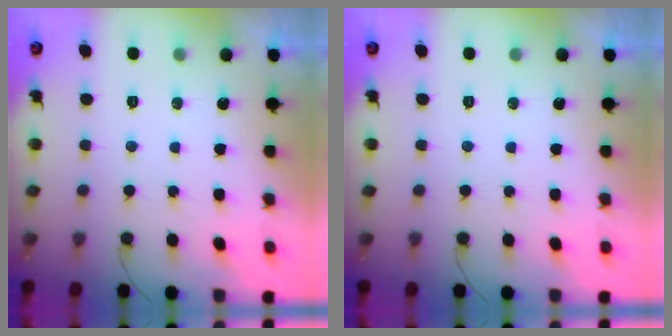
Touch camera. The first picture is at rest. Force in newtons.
{"total": 0.0}